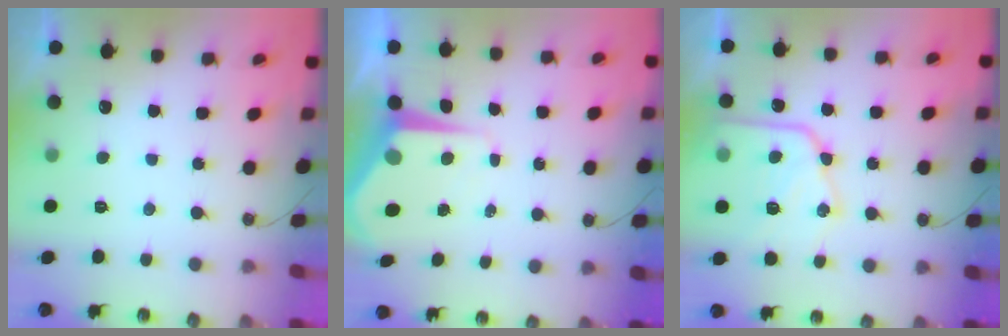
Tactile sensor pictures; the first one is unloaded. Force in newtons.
{"total": 7.4, "press": 7.4, "slide": 0.6}
{"total": 16.6, "press": 16.5, "slide": 1.6}